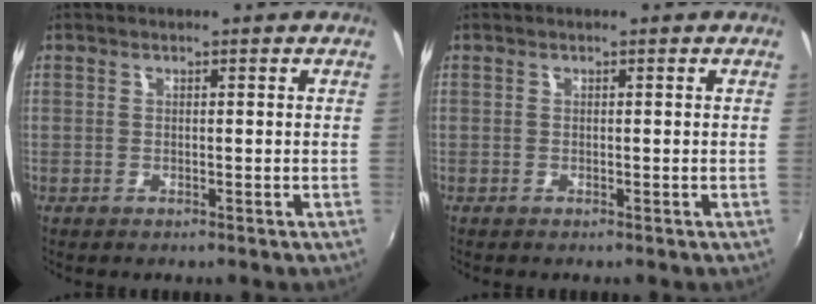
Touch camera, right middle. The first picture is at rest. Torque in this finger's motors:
{"motor_torque": [0.14, -0.52, 0.01, 0.00]}